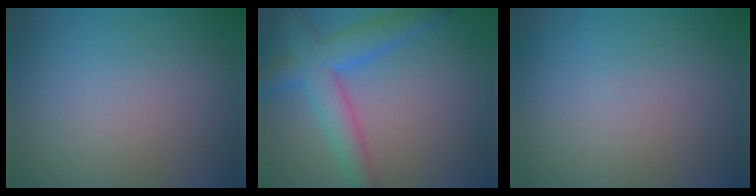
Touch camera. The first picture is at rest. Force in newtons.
{"total": 5.7, "press": 5.7, "slide": 0.2}
{"total": 0.0}